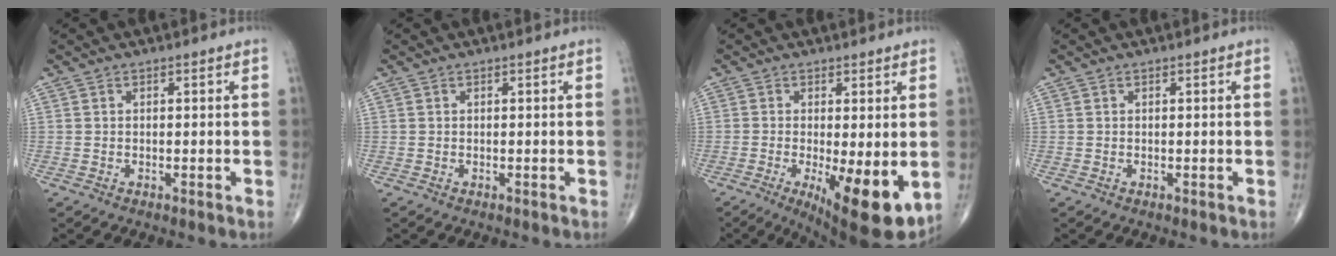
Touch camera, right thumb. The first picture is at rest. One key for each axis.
{"total": 0.0}
{"total": 12.5, "fx": -3.1, "fy": 3.8, "fz": 11.5, "tx": -0.167, "ty": -0.027, "tz": -0.035}
{"total": 0.0}